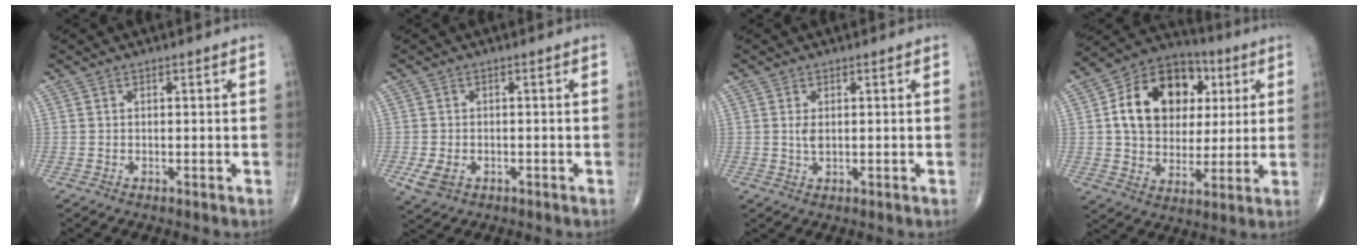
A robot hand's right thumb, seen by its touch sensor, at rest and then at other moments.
{"total": 3.9, "force": [-1.4, 2.8, 2.4], "torque": [-0.051, -0.001, -0.017]}
{"total": 1.9, "force": [0.3, 0.9, 1.6], "torque": [-0.031, -0.003, 0.009]}
{"total": 18.8, "force": [4.2, 14.2, 11.6], "torque": [-0.163, 0.009, 0.069]}